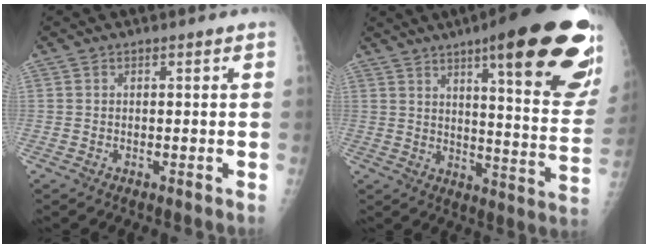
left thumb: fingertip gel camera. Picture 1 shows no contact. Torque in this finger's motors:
{"motor_torque": [3.04, 1.97, 1.82, -0.95, 0.47]}